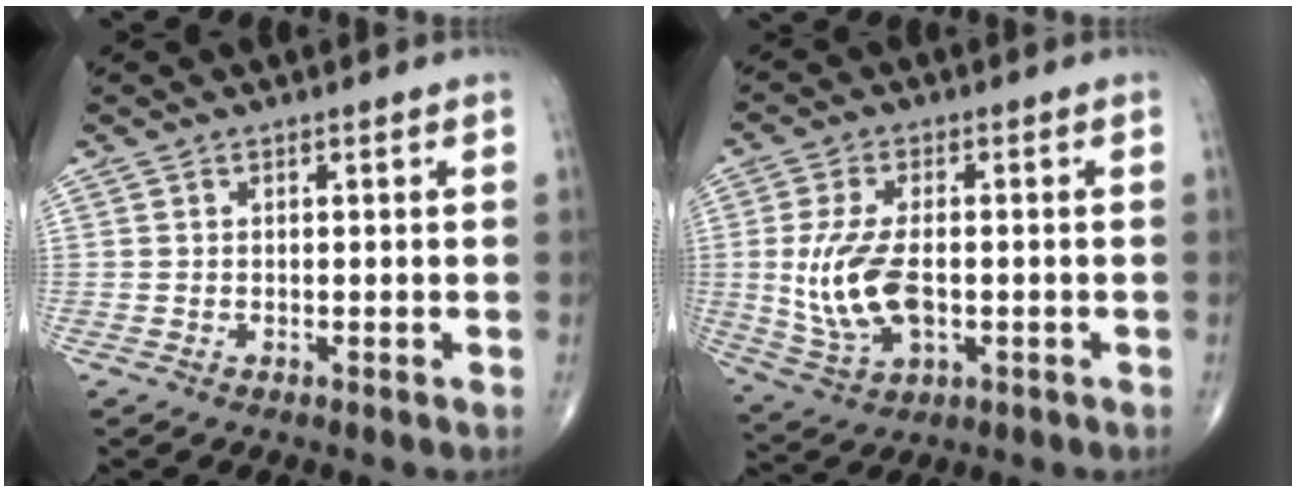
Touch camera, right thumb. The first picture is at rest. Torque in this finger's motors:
{"motor_torque": [-0.17, 0.64, 0.99, -0.21, 0.15]}